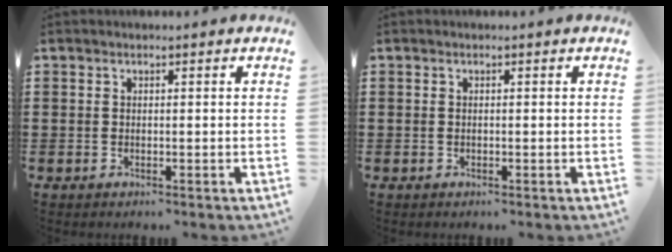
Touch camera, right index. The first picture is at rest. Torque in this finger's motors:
{"motor_torque": [1.68, 0.46, 0.03, 0.02]}